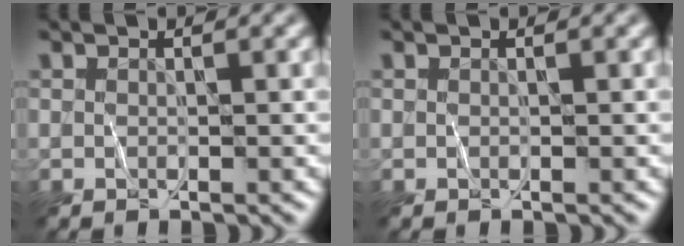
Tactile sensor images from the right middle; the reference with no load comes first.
{"total": 0.0}